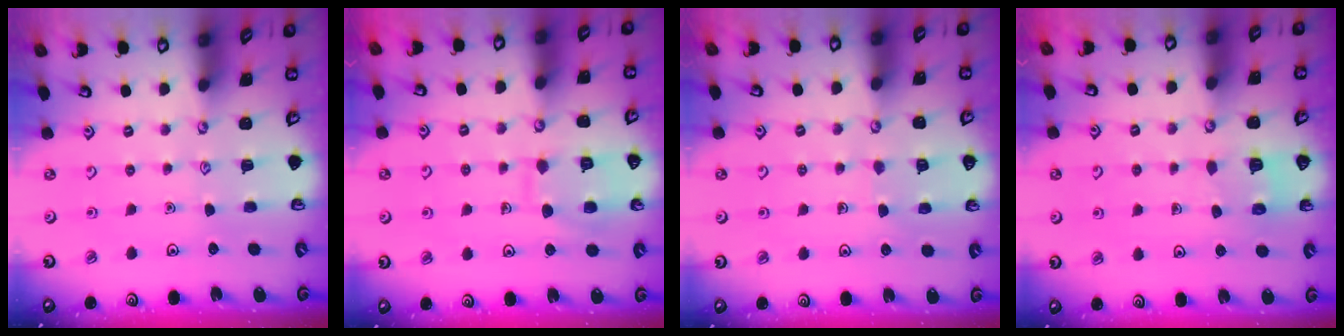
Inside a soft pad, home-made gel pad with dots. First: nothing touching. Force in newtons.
{"total": 9.9, "press": 9.8, "slide": 0.9}
{"total": 5.2, "press": 5.2, "slide": 0.4}
{"total": 3.3, "press": 3.3, "slide": 0.2}